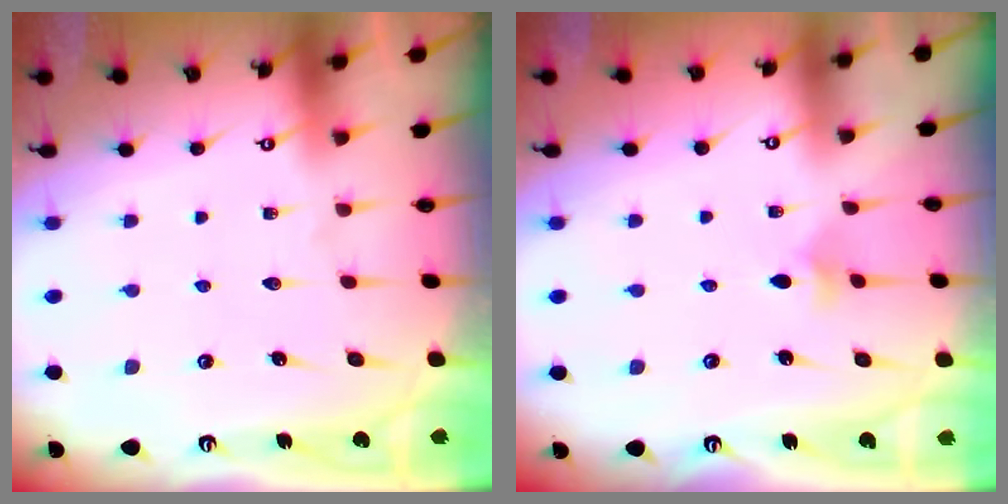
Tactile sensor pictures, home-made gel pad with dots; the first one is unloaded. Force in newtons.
{"total": 2.7, "press": 2.6, "slide": 0.6}